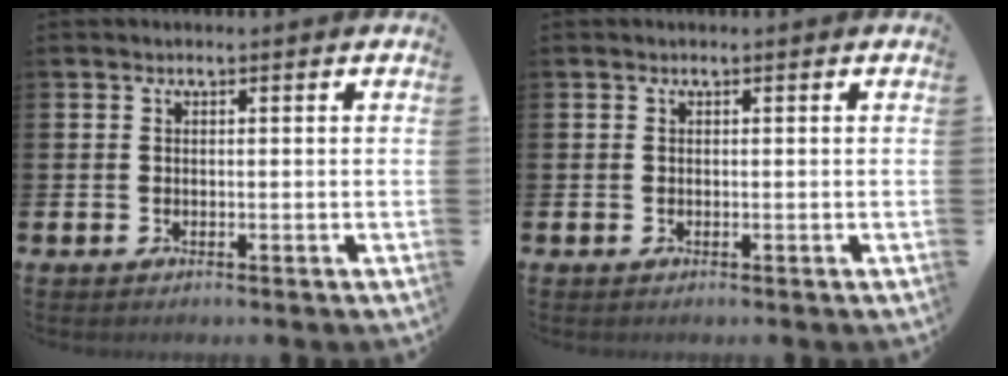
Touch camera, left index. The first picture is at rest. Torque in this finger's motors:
{"motor_torque": [0.00, 0.00, 0.00, -0.01]}